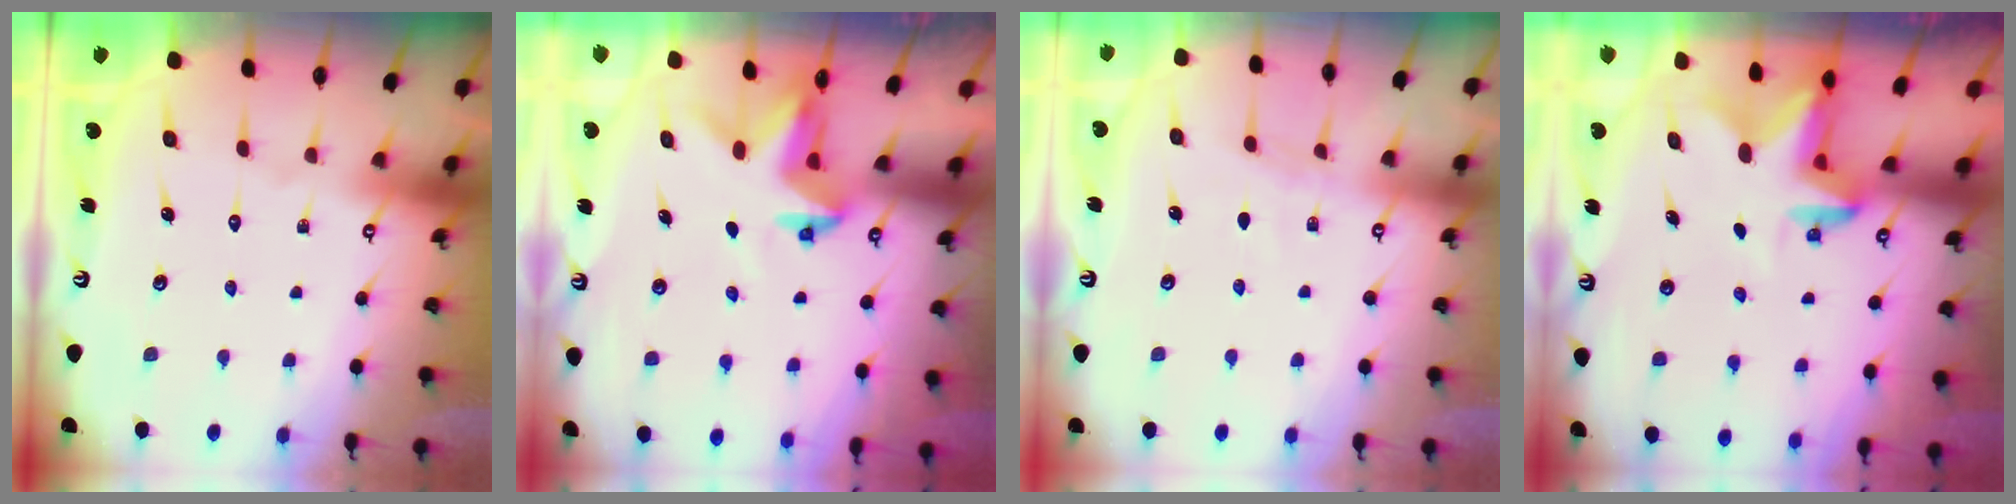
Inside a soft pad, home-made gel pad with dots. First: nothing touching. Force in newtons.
{"total": 3.4, "press": 3.4, "slide": 0.2}
{"total": 3.8, "press": 3.7, "slide": 0.5}
{"total": 2.5, "press": 2.5, "slide": 0.5}